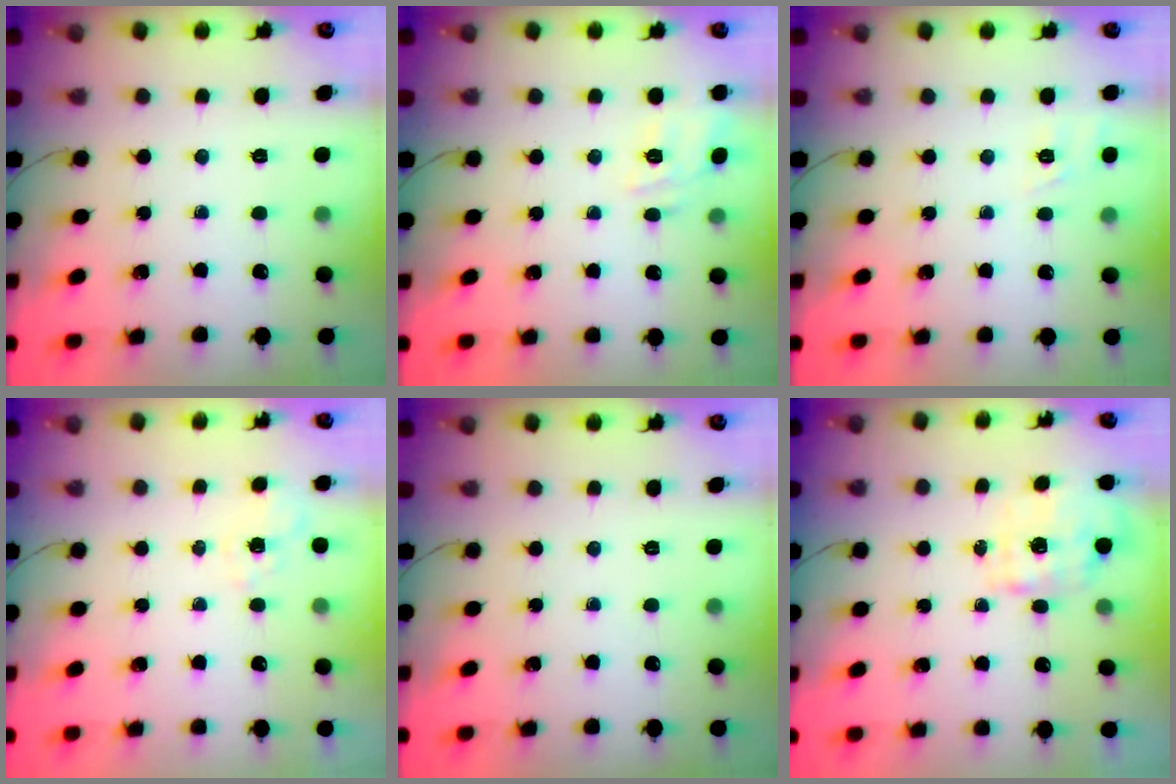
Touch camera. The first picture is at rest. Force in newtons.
{"total": 12.3, "press": 12.2, "slide": 1.1}
{"total": 1.8, "press": 1.0, "slide": 1.5}
{"total": 6.1, "press": 5.9, "slide": 1.3}
{"total": 0.0}
{"total": 1.9, "press": 1.8, "slide": 0.6}